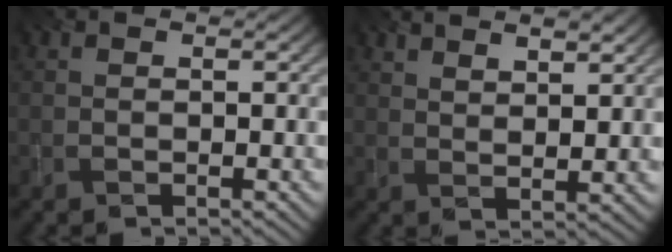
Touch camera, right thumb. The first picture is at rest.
{"total": 4.9, "force": [3.7, 1.0, 3.1], "torque": [-0.046, -0.013, 0.071]}